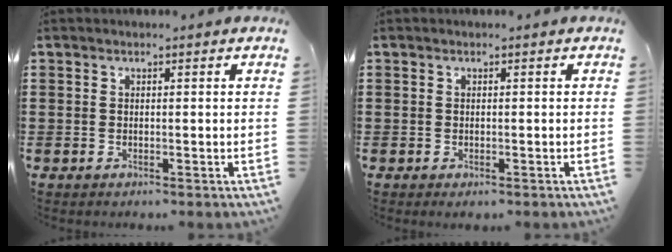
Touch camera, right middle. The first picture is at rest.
{"total": 0.0}